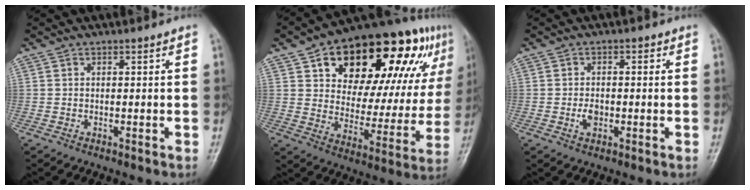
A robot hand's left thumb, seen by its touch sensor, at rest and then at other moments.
{"total": 29.3, "force": [13.8, 14.8, 21.2], "torque": [-0.264, 0.010, 0.211]}
{"total": 3.3, "force": [-0.7, 2.4, 2.1], "torque": [-0.024, 0.004, -0.016]}